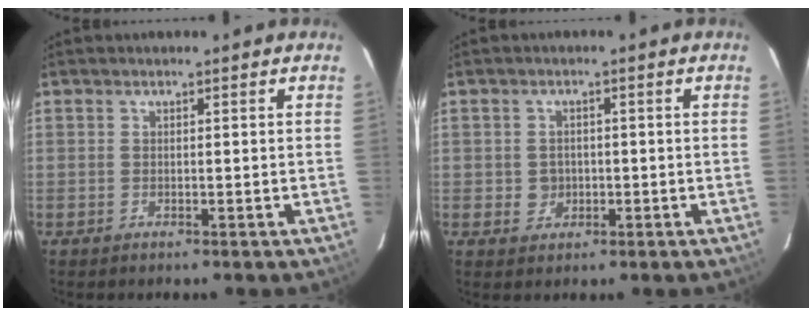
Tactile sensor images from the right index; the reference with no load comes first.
{"total": 3.0, "force": [-0.3, 2.9, 0.8], "torque": [-0.015, 0.006, 0.000]}